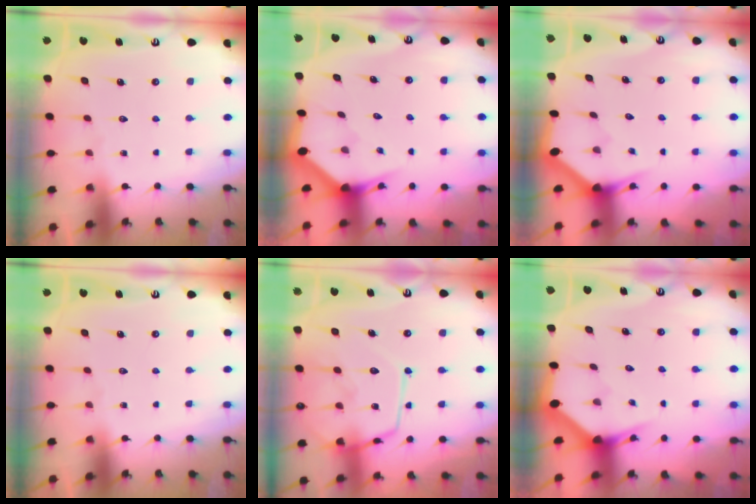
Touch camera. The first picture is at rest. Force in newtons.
{"total": 2.9, "press": 2.9, "slide": 0.2}
{"total": 3.1, "press": 3.1, "slide": 0.2}
{"total": 0.0}
{"total": 15.7, "press": 15.6, "slide": 1.3}
{"total": 2.9, "press": 2.9, "slide": 0.1}